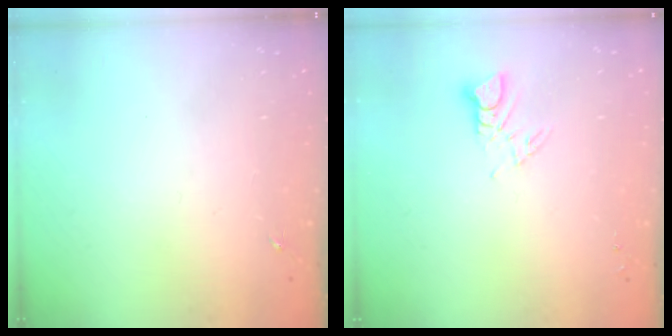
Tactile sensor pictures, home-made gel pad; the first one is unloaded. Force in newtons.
{"total": 3.8, "press": 3.7, "slide": 0.3}